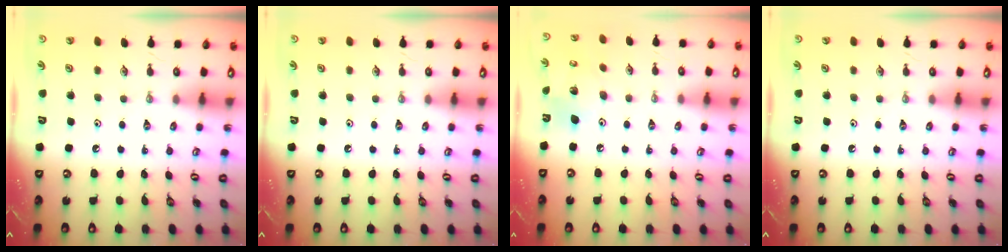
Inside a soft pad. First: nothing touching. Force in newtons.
{"total": 0.0}
{"total": 9.8, "press": 9.8, "slide": 0.3}
{"total": 0.0}